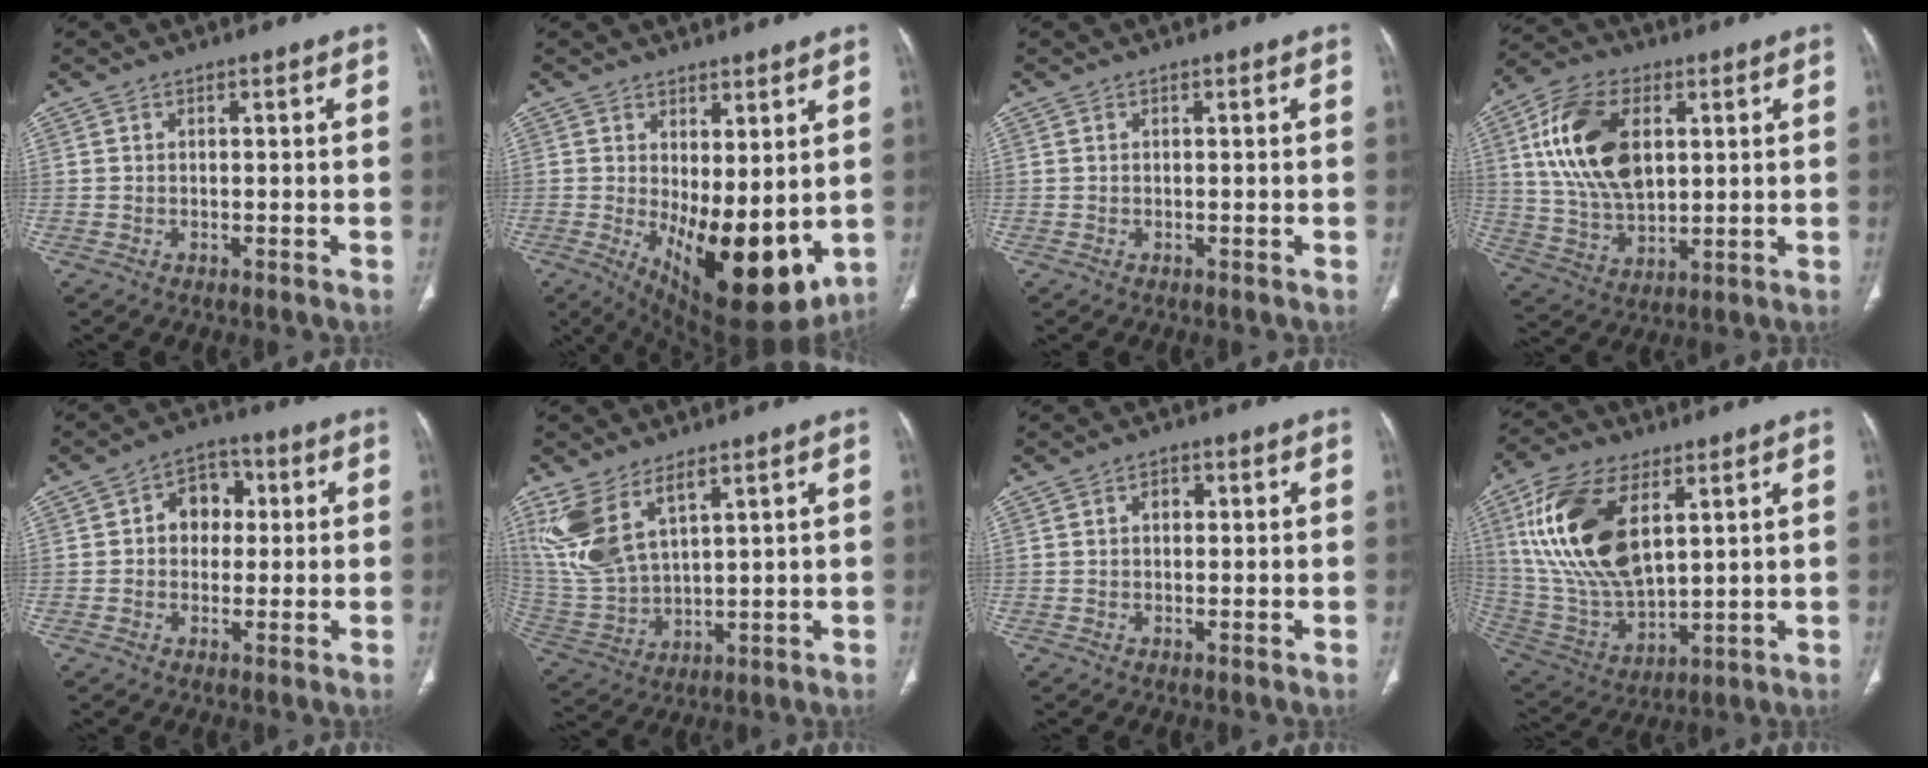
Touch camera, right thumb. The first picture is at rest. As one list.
[{"total": 16.5, "force": [-1.1, 7.2, 14.9], "torque": [-0.216, -0.038, 0.010]}, {"total": 0.0}, {"total": 17.4, "force": [4.6, 10.4, 13.2], "torque": [-0.234, -0.006, 0.089]}, {"total": 7.4, "force": [1.0, 5.8, 4.5], "torque": [-0.029, 0.013, 0.008]}, {"total": 12.6, "force": [6.9, 5.7, 8.8], "torque": [-0.192, -0.022, 0.160]}, {"total": 2.1, "force": [0.4, 1.5, 1.4], "torque": [-0.016, 0.007, 0.005]}, {"total": 21.1, "force": [7.1, 10.8, 16.7], "torque": [-0.326, -0.024, 0.141]}]